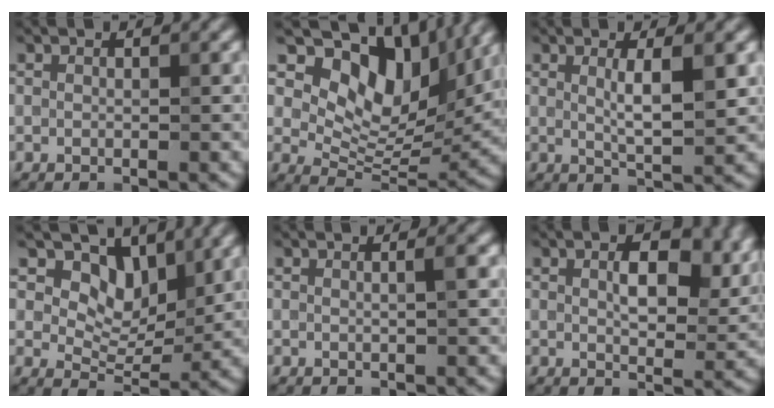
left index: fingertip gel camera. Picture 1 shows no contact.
{"total": 11.8, "force": [5.6, 6.9, 7.9], "torque": [-0.125, -0.005, 0.103]}
{"total": 3.7, "force": [0.8, 0.8, 3.5], "torque": [-0.057, -0.004, 0.014]}
{"total": 5.8, "force": [2.7, 3.9, 3.3], "torque": [-0.049, -0.015, 0.032]}
{"total": 1.2, "force": [0.2, 0.3, 1.1], "torque": [-0.010, 0.004, -0.003]}
{"total": 6.9, "force": [2.2, 3.4, 5.6], "torque": [-0.084, 0.001, 0.038]}